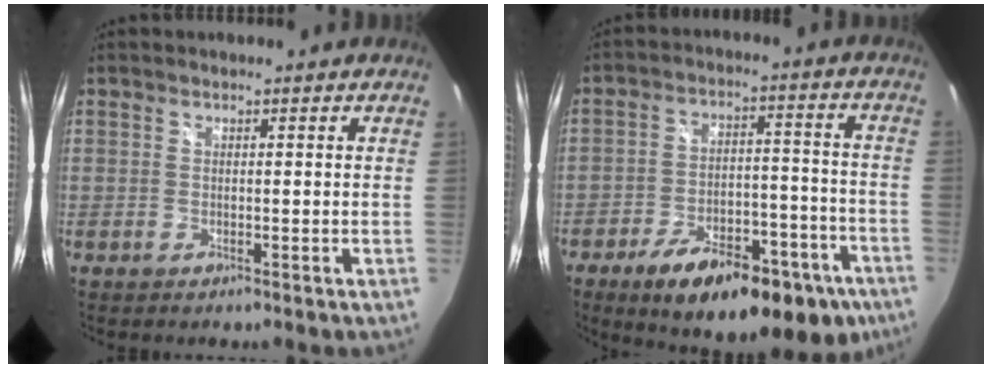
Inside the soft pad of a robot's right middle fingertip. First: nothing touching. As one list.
[{"total": 23.2, "force": [-14.8, 9.9, 15.0], "torque": [-0.233, -0.006, -0.191]}]